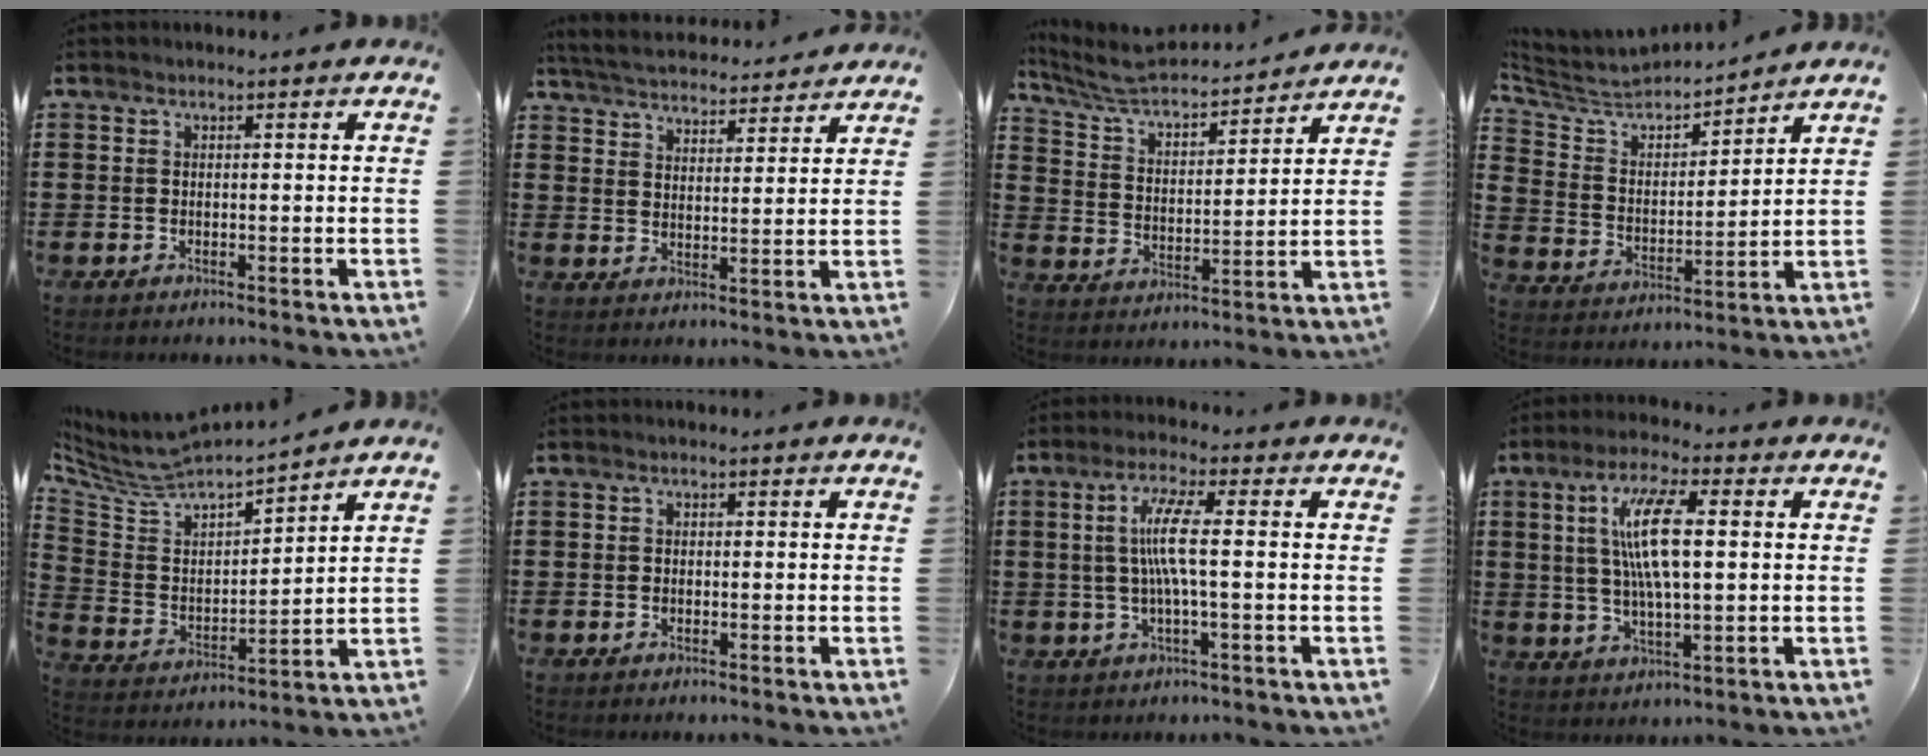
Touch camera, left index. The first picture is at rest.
{"total": 4.6, "force": [4.5, 0.1, 0.5], "torque": [-0.031, -0.028, 0.077]}
{"total": 5.1, "force": [4.8, 0.6, 1.7], "torque": [-0.057, -0.036, 0.075]}
{"total": 5.1, "force": [4.7, 1.7, 1.0], "torque": [-0.053, -0.037, 0.074]}
{"total": 5.3, "force": [4.8, 1.2, 2.0], "torque": [-0.068, -0.039, 0.073]}
{"total": 0.6, "force": [-0.3, 0.5, 0.2], "torque": [-0.006, 0.000, -0.005]}
{"total": 6.7, "force": [0.3, 0.6, 6.6], "torque": [-0.139, -0.003, -0.005]}
{"total": 9.9, "force": [1.8, 2.9, 9.3], "torque": [-0.199, 0.006, 0.023]}